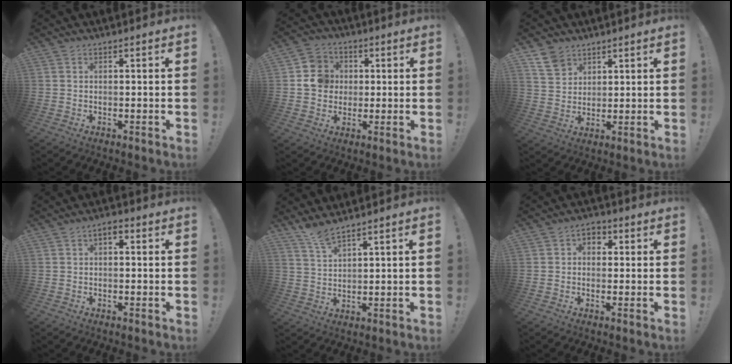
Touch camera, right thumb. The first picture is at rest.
{"total": 9.5, "force": [0.9, 9.0, 2.9], "torque": [-0.039, 0.005, 0.021]}
{"total": 7.4, "force": [5.2, 4.9, 1.6], "torque": [-0.024, -0.032, 0.104]}
{"total": 2.2, "force": [-0.4, 1.3, 1.7], "torque": [-0.024, 0.004, -0.011]}
{"total": 5.0, "force": [4.3, 0.3, 2.5], "torque": [-0.045, -0.031, 0.075]}
{"total": 3.5, "force": [0.0, 3.1, 1.7], "torque": [-0.019, 0.003, -0.003]}